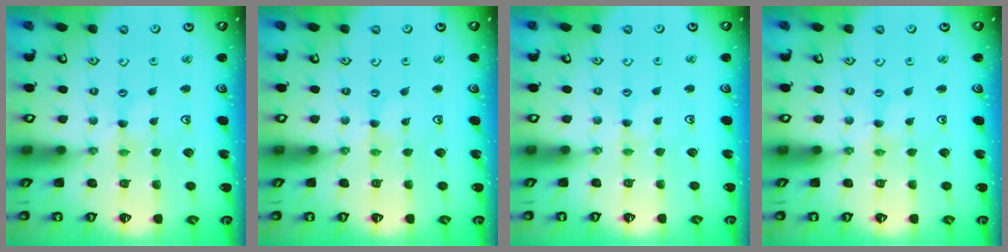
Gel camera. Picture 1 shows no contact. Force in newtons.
{"total": 0.0}
{"total": 1.5, "press": 1.5, "slide": 0.3}
{"total": 0.0}